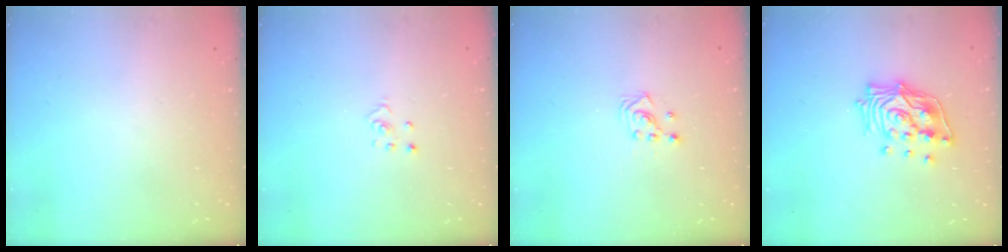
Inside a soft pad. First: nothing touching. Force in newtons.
{"total": 2.3, "press": 2.3, "slide": 0.2}
{"total": 3.2, "press": 3.2, "slide": 0.4}
{"total": 15.1, "press": 15.0, "slide": 2.0}